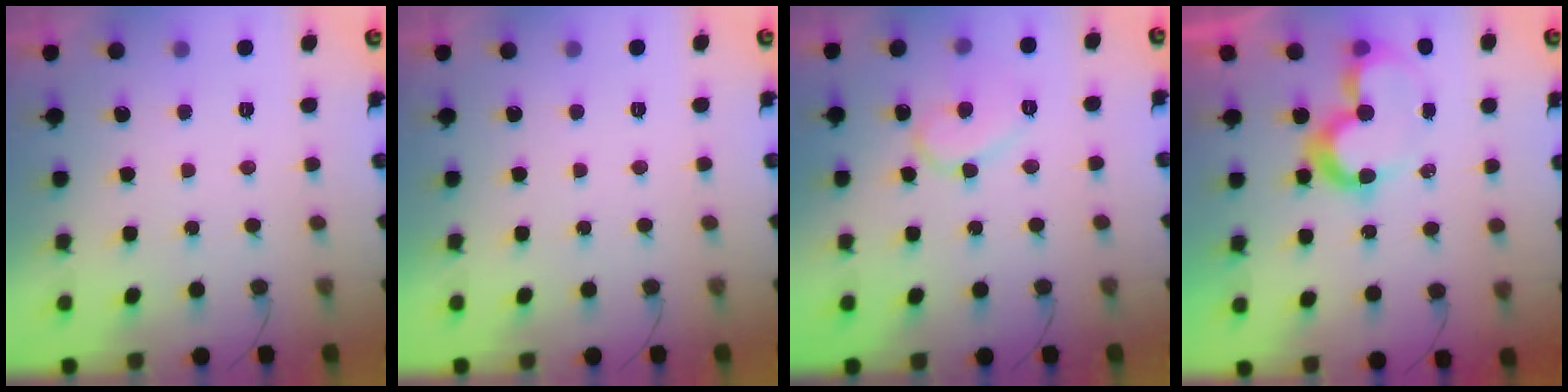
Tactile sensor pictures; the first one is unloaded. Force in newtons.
{"total": 1.7, "press": 1.7, "slide": 0.1}
{"total": 9.5, "press": 9.4, "slide": 0.7}
{"total": 9.0, "press": 8.6, "slide": 2.8}